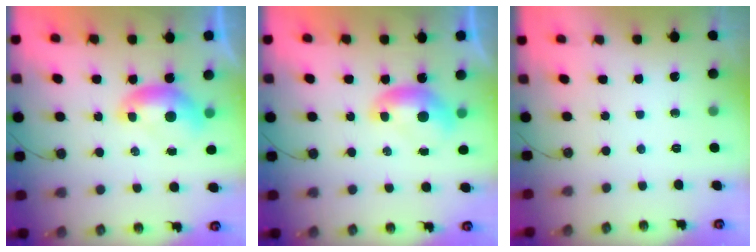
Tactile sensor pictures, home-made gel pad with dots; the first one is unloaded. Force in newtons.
{"total": 0.0}
{"total": 0.0}